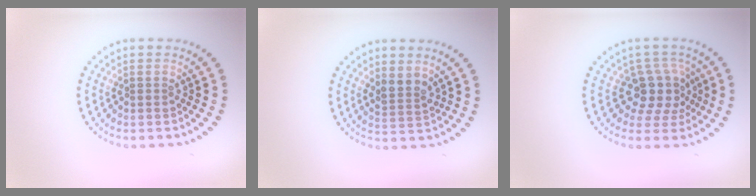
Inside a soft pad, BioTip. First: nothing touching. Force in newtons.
{"total": 2.0, "press": 1.7, "slide": 1.0}
{"total": 3.8, "press": 3.1, "slide": 2.2}